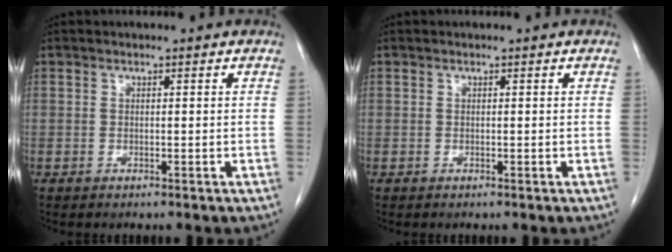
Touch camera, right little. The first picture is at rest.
{"total": 0.0}